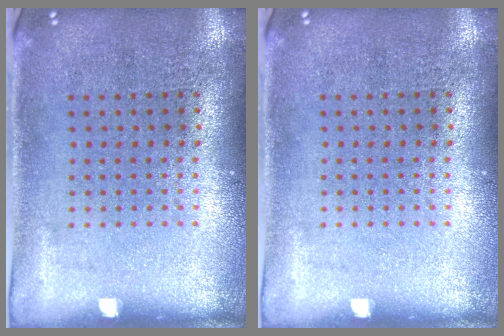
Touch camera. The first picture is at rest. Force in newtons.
{"total": 0.0}